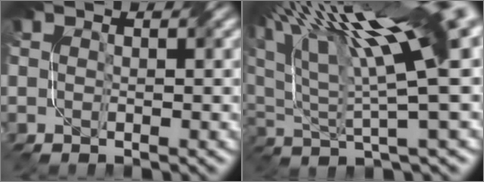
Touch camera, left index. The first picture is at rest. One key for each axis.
{"total": 15.5, "fx": 7.8, "fy": 3.2, "fz": 13.0, "tx": -0.240, "ty": 0.023, "tz": 0.139}